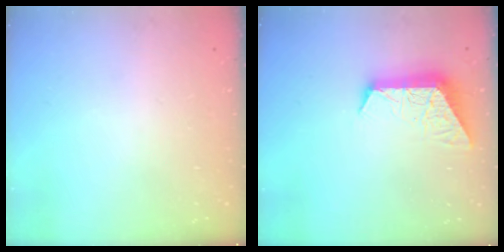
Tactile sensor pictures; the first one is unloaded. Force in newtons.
{"total": 9.8, "press": 9.8, "slide": 0.6}